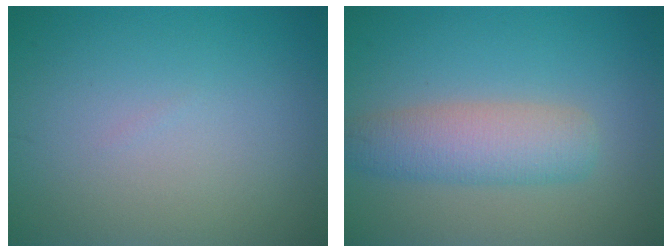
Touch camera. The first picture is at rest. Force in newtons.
{"total": 4.5, "press": 4.5, "slide": 0.3}